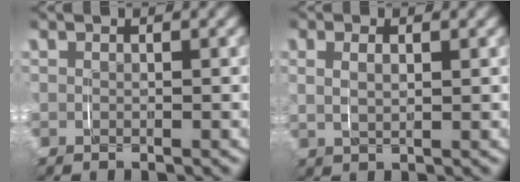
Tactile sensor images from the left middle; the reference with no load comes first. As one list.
[{"total": 2.2, "force": [0.8, 1.1, 1.7], "torque": [-0.038, -0.001, 0.019]}]